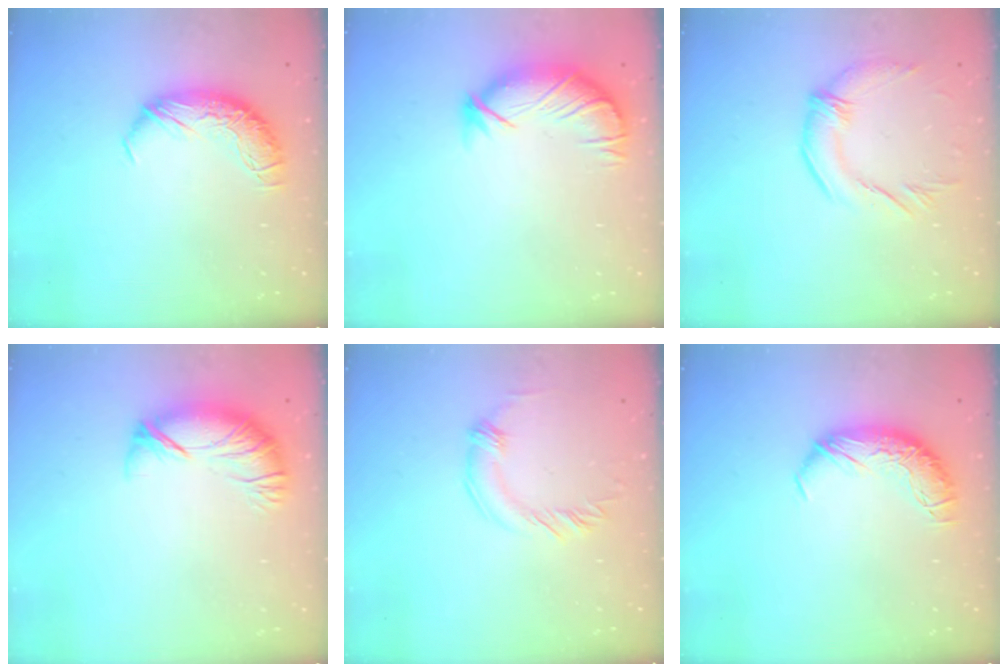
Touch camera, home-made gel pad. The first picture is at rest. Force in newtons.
{"total": 3.9, "press": 3.3, "slide": 2.0}
{"total": 2.3, "press": 1.8, "slide": 1.4}
{"total": 3.5, "press": 2.8, "slide": 2.0}
{"total": 2.1, "press": 2.0, "slide": 0.5}
{"total": 0.0}